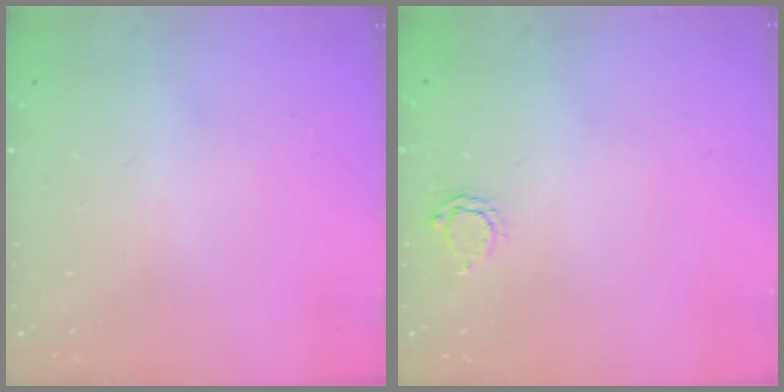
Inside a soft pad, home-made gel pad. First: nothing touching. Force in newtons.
{"total": 3.8, "press": 3.8, "slide": 0.7}